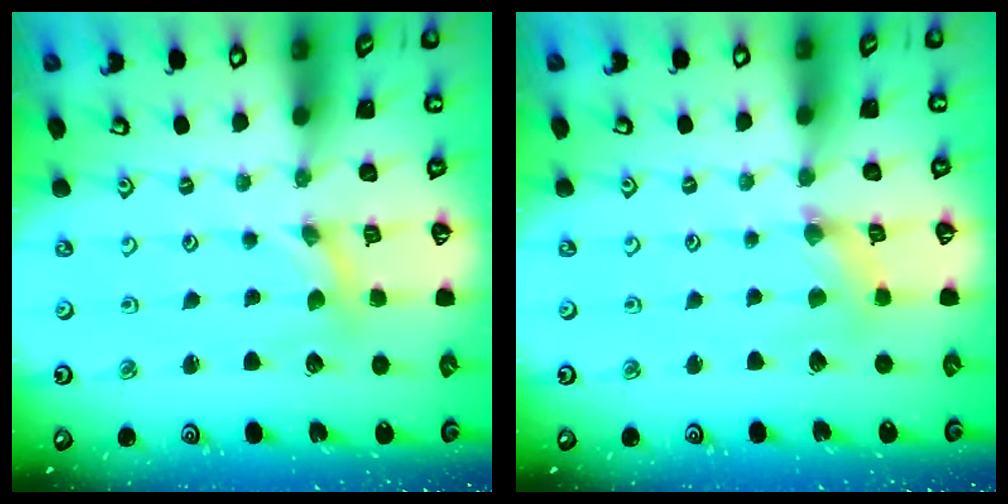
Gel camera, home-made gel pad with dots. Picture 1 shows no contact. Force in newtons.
{"total": 1.7, "press": 1.7, "slide": 0.3}